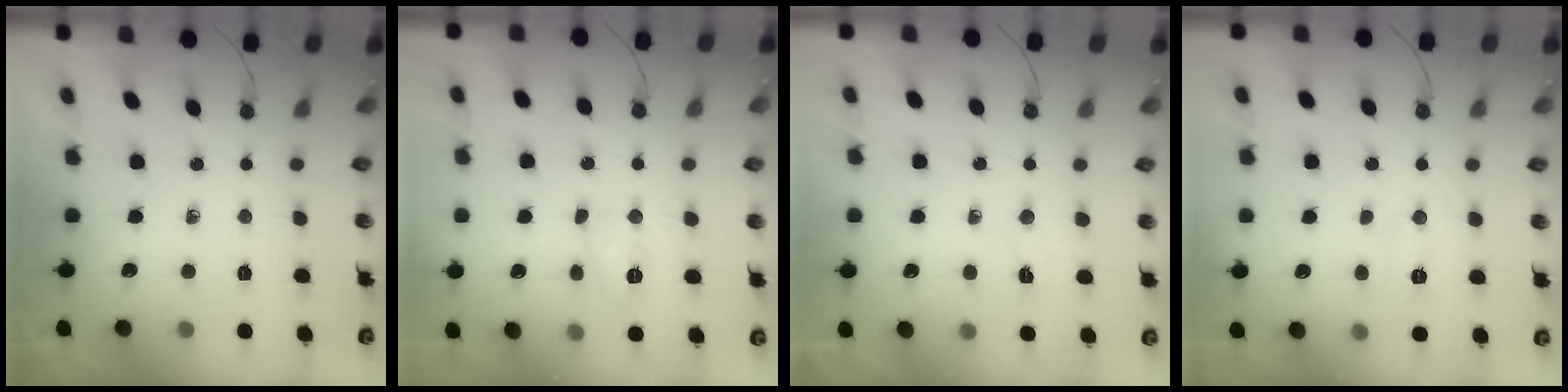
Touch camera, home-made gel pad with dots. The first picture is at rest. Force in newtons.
{"total": 5.8, "press": 5.8, "slide": 0.5}
{"total": 2.8, "press": 2.7, "slide": 0.5}
{"total": 9.2, "press": 6.0, "slide": 6.9}